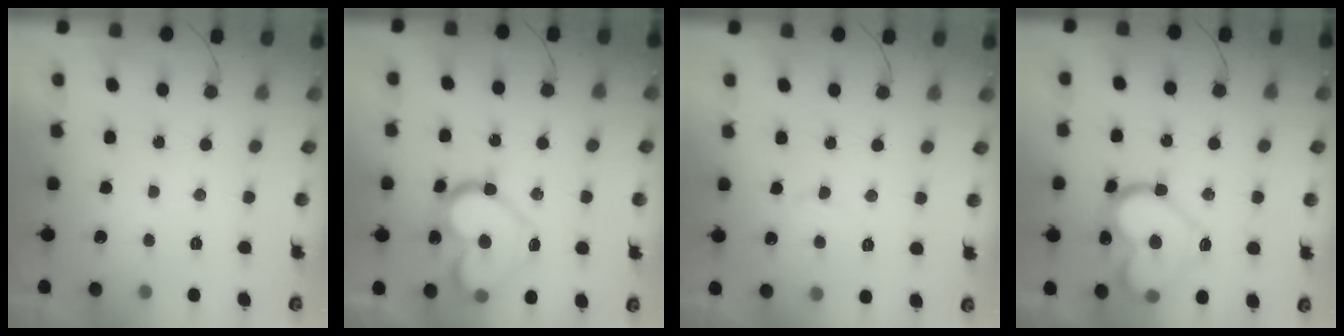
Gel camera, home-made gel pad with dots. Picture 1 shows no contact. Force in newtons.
{"total": 17.6, "press": 17.5, "slide": 1.2}
{"total": 4.6, "press": 4.6, "slide": 0.5}
{"total": 20.2, "press": 20.1, "slide": 1.6}